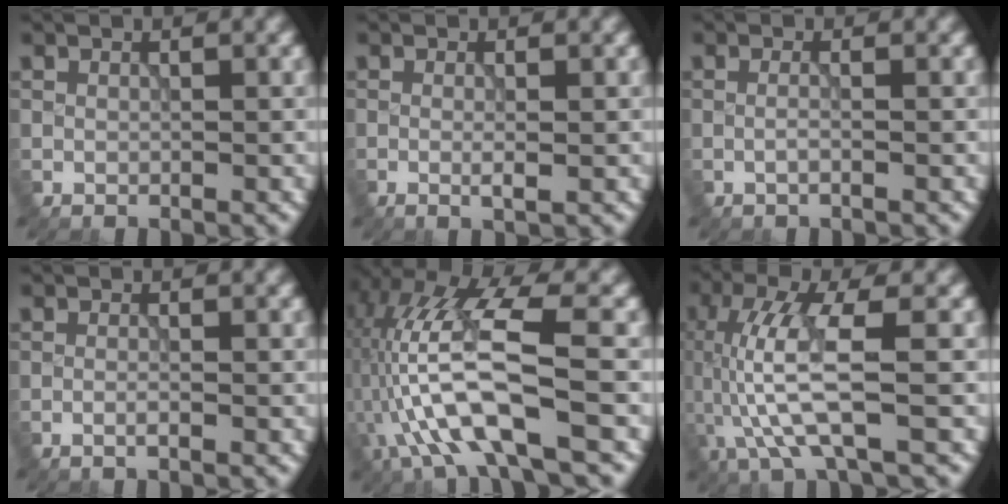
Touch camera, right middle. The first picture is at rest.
{"total": 1.3, "force": [-0.2, 0.2, 1.3], "torque": [-0.023, -0.003, -0.005]}
{"total": 1.1, "force": [-0.1, 0.4, 1.1], "torque": [-0.005, -0.007, -0.012]}
{"total": 1.0, "force": [-0.4, 0.1, 0.9], "torque": [-0.012, 0.000, -0.014]}
{"total": 11.0, "force": [-2.9, 3.4, 10.1], "torque": [-0.205, 0.013, -0.051]}
{"total": 7.2, "force": [-0.9, 1.7, 6.9], "torque": [-0.162, 0.008, -0.015]}